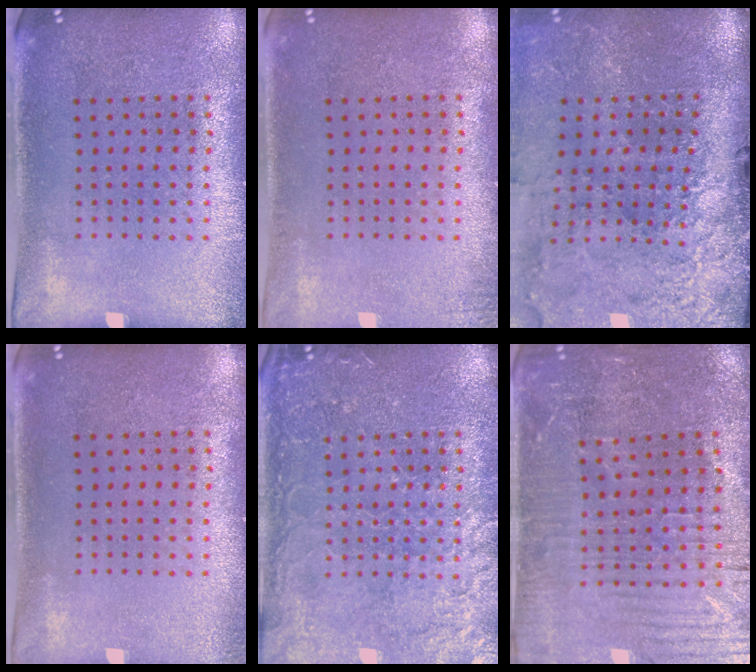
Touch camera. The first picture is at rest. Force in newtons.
{"total": 1.2, "press": 1.2, "slide": 0.2}
{"total": 5.0, "press": 3.8, "slide": 3.3}
{"total": 0.6, "press": 0.6, "slide": 0.1}
{"total": 5.0, "press": 5.0, "slide": 0.6}
{"total": 3.2, "press": 3.1, "slide": 0.6}